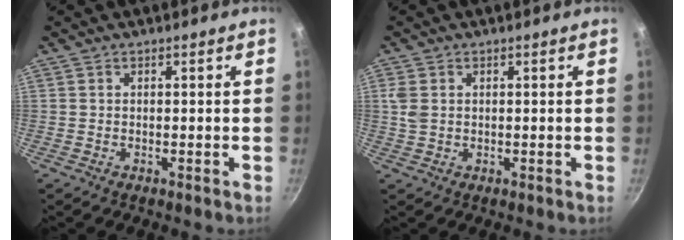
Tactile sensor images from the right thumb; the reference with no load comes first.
{"total": 2.8, "force": [0.6, 2.0, 1.9], "torque": [-0.038, 0.002, 0.014]}